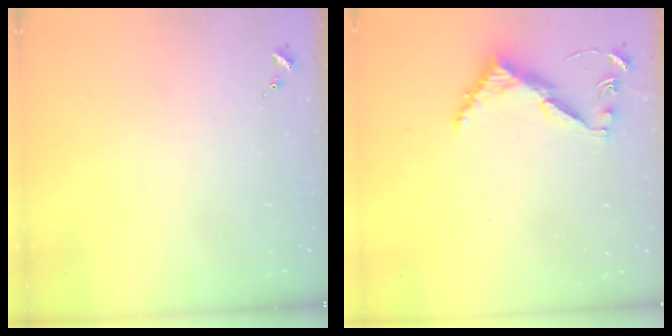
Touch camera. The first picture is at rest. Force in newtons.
{"total": 6.2, "press": 6.2, "slide": 0.5}